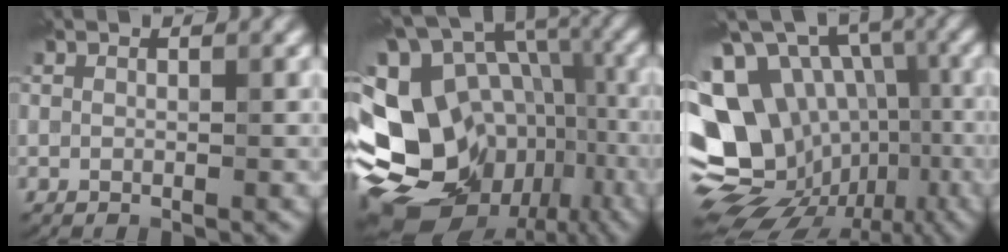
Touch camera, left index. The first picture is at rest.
{"total": 20.3, "force": [-7.7, 15.4, 10.8], "torque": [-0.198, 0.000, -0.096]}
{"total": 18.2, "force": [-4.1, 14.7, 10.1], "torque": [-0.192, 0.007, -0.045]}